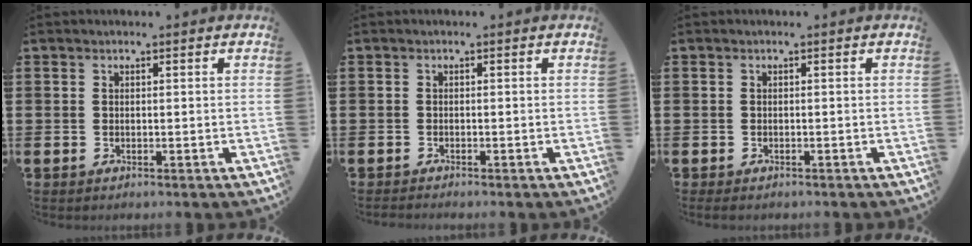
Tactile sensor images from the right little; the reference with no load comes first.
{"total": 0.5, "force": [-0.5, 0.0, 0.0], "torque": [-0.001, -0.003, -0.010]}
{"total": 0.5, "force": [-0.3, 0.2, 0.3], "torque": [-0.008, 0.001, -0.007]}